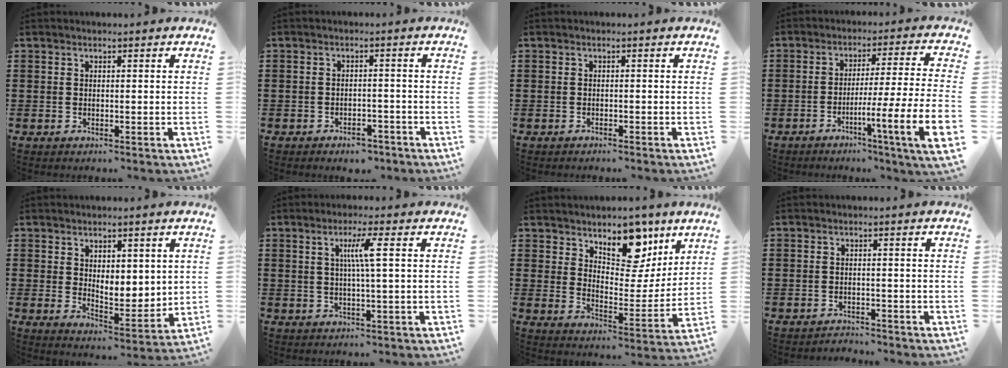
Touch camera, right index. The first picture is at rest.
{"total": 2.8, "force": [-2.7, 0.7, 0.3], "torque": [-0.012, 0.001, -0.056]}
{"total": 0.6, "force": [-0.6, 0.0, 0.2], "torque": [-0.005, -0.003, -0.012]}
{"total": 5.9, "force": [-2.6, -0.5, 5.2], "torque": [-0.093, -0.032, -0.060]}
{"total": 4.5, "force": [2.9, 2.7, 2.1], "torque": [-0.037, -0.014, 0.050]}
{"total": 4.6, "force": [0.8, -0.3, 4.5], "torque": [-0.086, -0.002, 0.007]}
{"total": 10.4, "force": [7.6, 5.2, 4.6], "torque": [-0.086, -0.034, 0.136]}
{"total": 1.7, "force": [-1.7, 0.2, -0.1], "torque": [-0.005, 0.001, -0.039]}